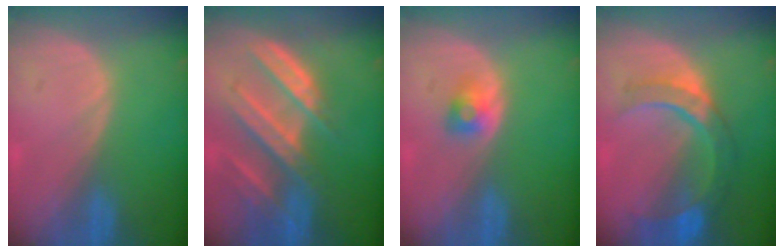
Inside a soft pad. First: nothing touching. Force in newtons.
{"total": 9.4, "press": 8.3, "slide": 4.4}
{"total": 2.4, "press": 2.3, "slide": 0.8}
{"total": 8.8, "press": 8.0, "slide": 3.7}